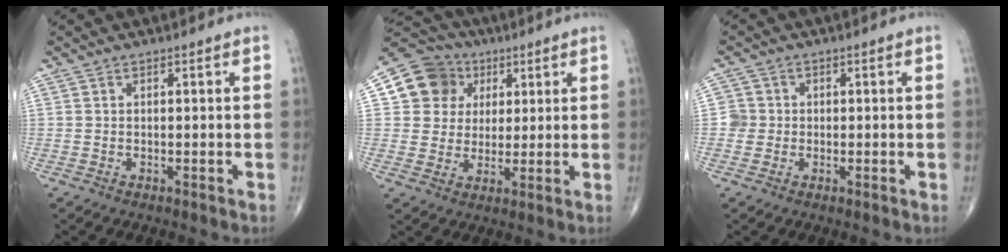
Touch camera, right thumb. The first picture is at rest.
{"total": 10.9, "force": [3.5, 10.0, 2.8], "torque": [-0.018, 0.004, 0.056]}
{"total": 2.8, "force": [-0.2, 2.8, 0.1], "torque": [0.022, 0.009, -0.008]}